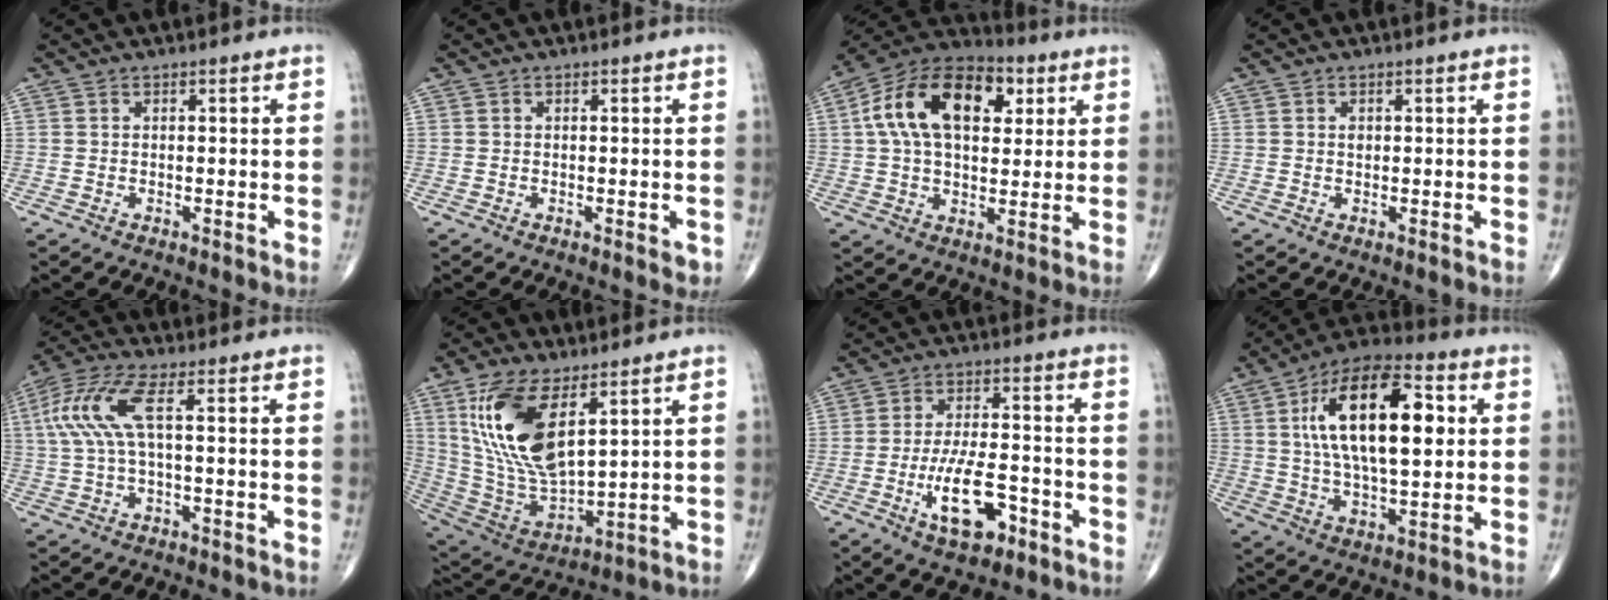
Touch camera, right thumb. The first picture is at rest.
{"total": 1.5, "force": [-0.4, 0.6, 1.2], "torque": [-0.009, -0.001, -0.005]}
{"total": 19.4, "force": [5.3, 11.6, 14.6], "torque": [-0.230, 0.012, 0.078]}
{"total": 0.8, "force": [0.2, 0.6, 0.5], "torque": [-0.005, 0.001, 0.002]}
{"total": 9.4, "force": [1.6, 2.7, 8.9], "torque": [-0.234, 0.025, 0.030]}
{"total": 18.5, "force": [7.4, 8.2, 14.8], "torque": [-0.286, -0.030, 0.155]}
{"total": 10.8, "force": [-4.6, 4.6, 8.7], "torque": [-0.153, 0.022, -0.072]}
{"total": 21.6, "force": [4.5, 9.6, 18.8], "torque": [-0.306, 0.007, 0.069]}